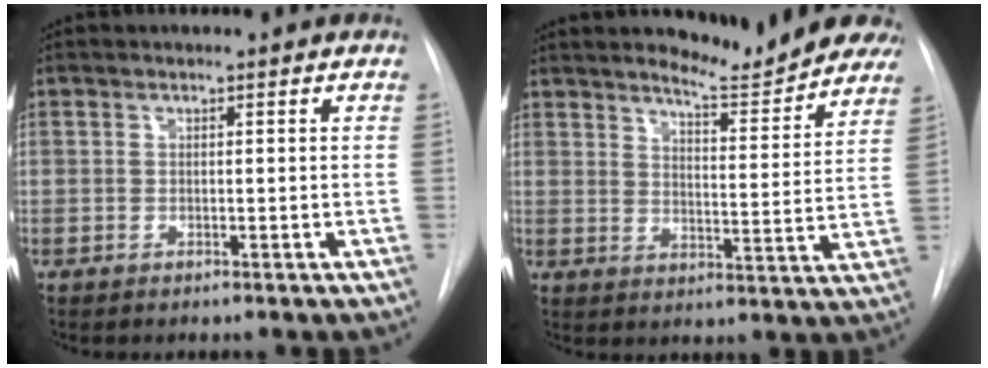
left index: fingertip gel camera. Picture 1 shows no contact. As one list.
[{"total": 11.5, "force": [10.9, 1.1, 3.5], "torque": [-0.041, -0.029, 0.137]}]